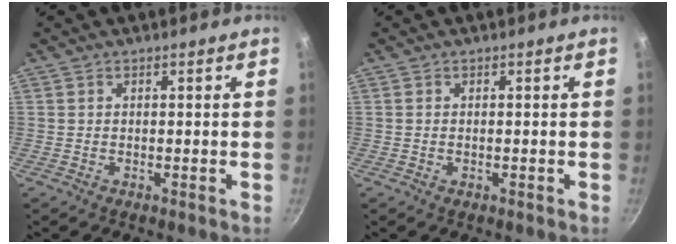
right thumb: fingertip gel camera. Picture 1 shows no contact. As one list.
[{"total": 0.6, "force": [-0.1, 0.3, 0.4], "torque": [-0.008, 0.001, -0.002]}]